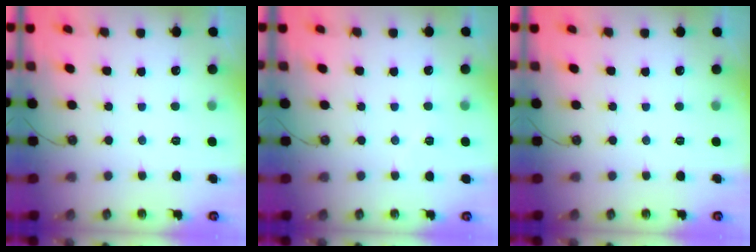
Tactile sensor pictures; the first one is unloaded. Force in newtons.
{"total": 2.6, "press": 2.5, "slide": 0.8}
{"total": 0.0}